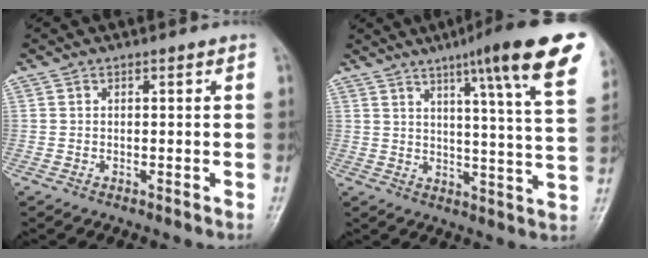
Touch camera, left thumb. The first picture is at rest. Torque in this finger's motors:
{"motor_torque": [1.32, 0.16, 1.60, -1.15, 0.38]}